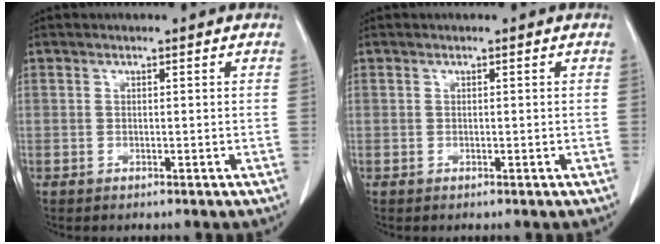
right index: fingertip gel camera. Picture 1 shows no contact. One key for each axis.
{"total": 0.0}